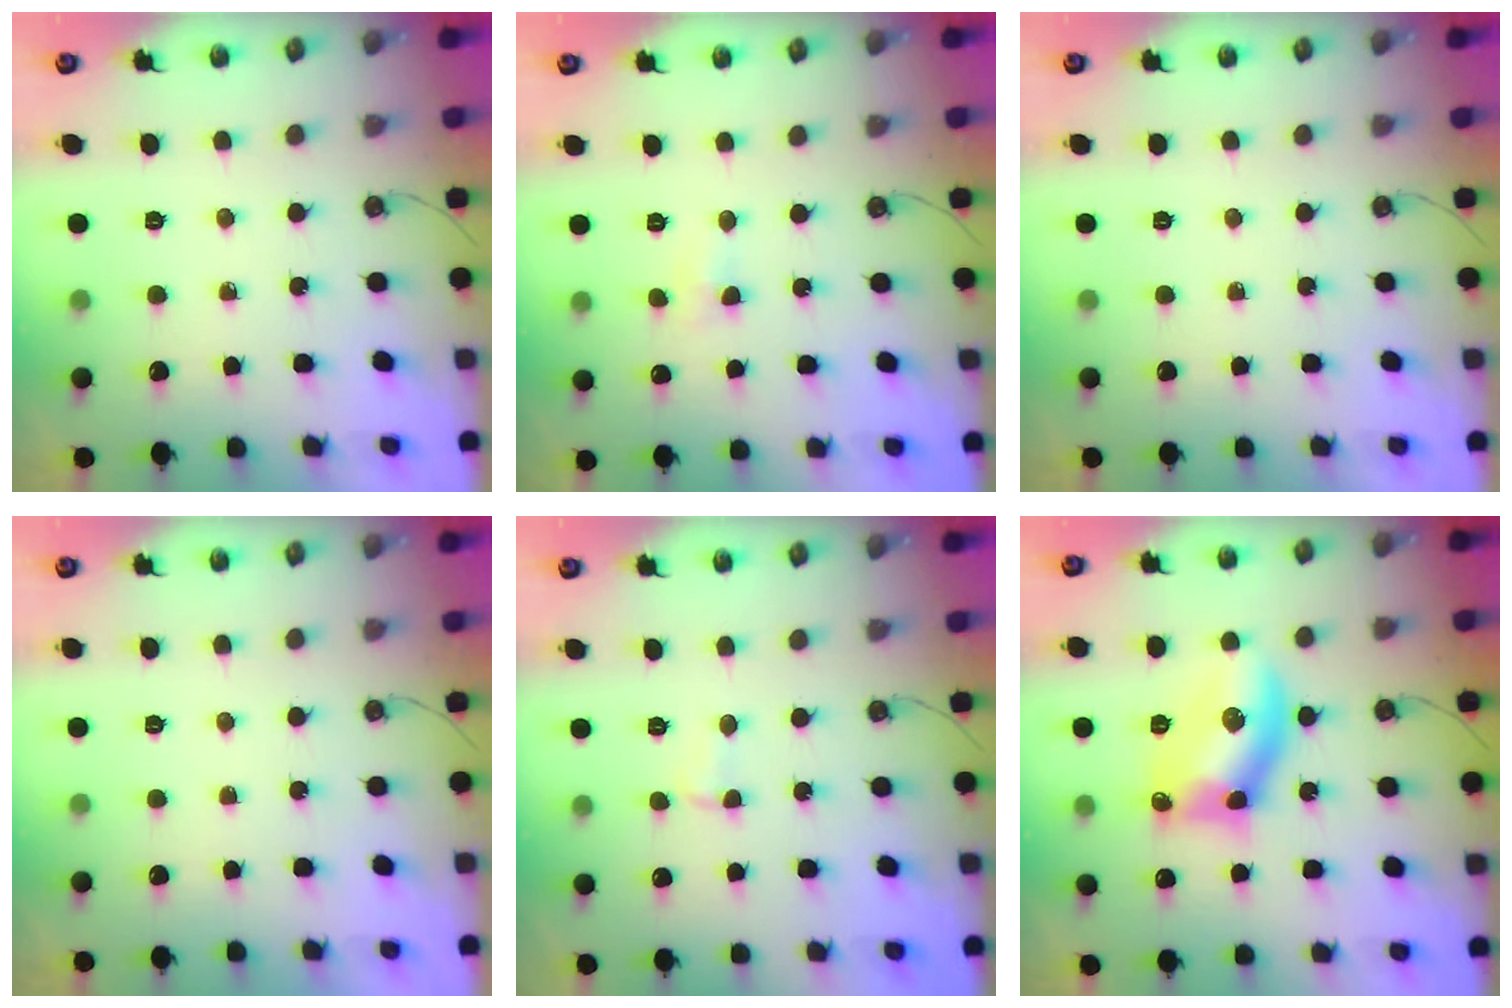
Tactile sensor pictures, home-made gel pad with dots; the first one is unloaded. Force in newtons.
{"total": 3.8, "press": 3.8, "slide": 0.7}
{"total": 0.0}
{"total": 0.0}
{"total": 2.8, "press": 2.7, "slide": 0.5}
{"total": 13.0, "press": 13.0, "slide": 0.5}